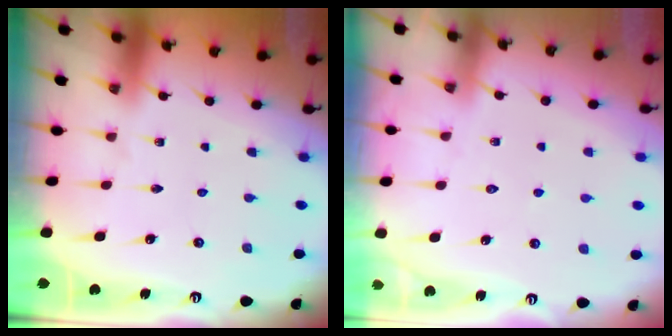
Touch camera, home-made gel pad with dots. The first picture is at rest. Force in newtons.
{"total": 5.7, "press": 5.7, "slide": 0.7}